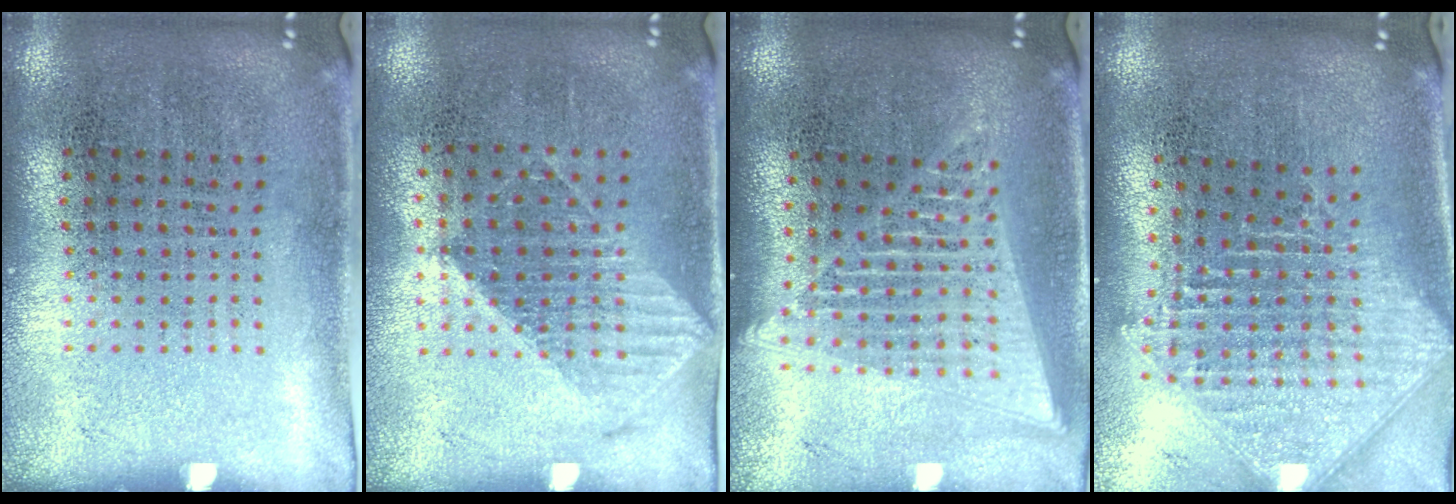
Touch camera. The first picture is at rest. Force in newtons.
{"total": 1.2, "press": 1.1, "slide": 0.3}
{"total": 1.9, "press": 1.6, "slide": 1.0}
{"total": 2.5, "press": 2.0, "slide": 1.6}